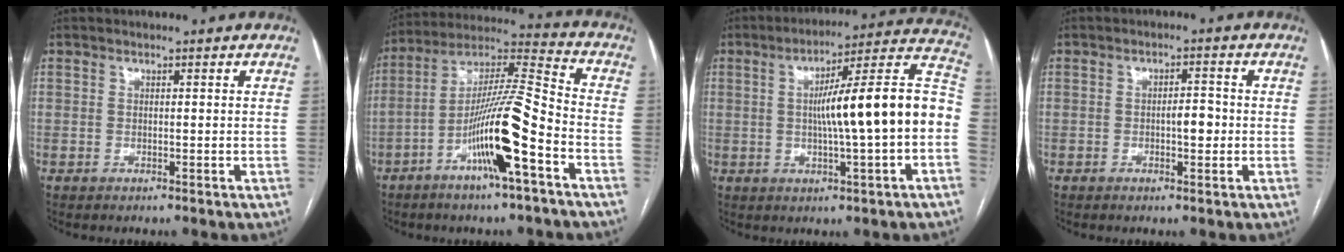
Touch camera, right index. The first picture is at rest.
{"total": 15.4, "force": [-6.3, 0.8, 14.0], "torque": [-0.266, 0.006, -0.113]}
{"total": 17.5, "force": [-0.9, 0.5, 17.5], "torque": [-0.251, 0.034, -0.017]}
{"total": 3.1, "force": [-0.5, 1.1, 2.8], "torque": [-0.043, 0.006, -0.004]}